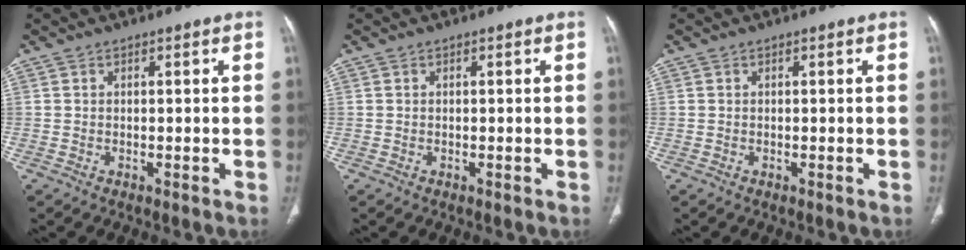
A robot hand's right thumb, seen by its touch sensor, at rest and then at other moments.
{"total": 0.0}
{"total": 0.0}